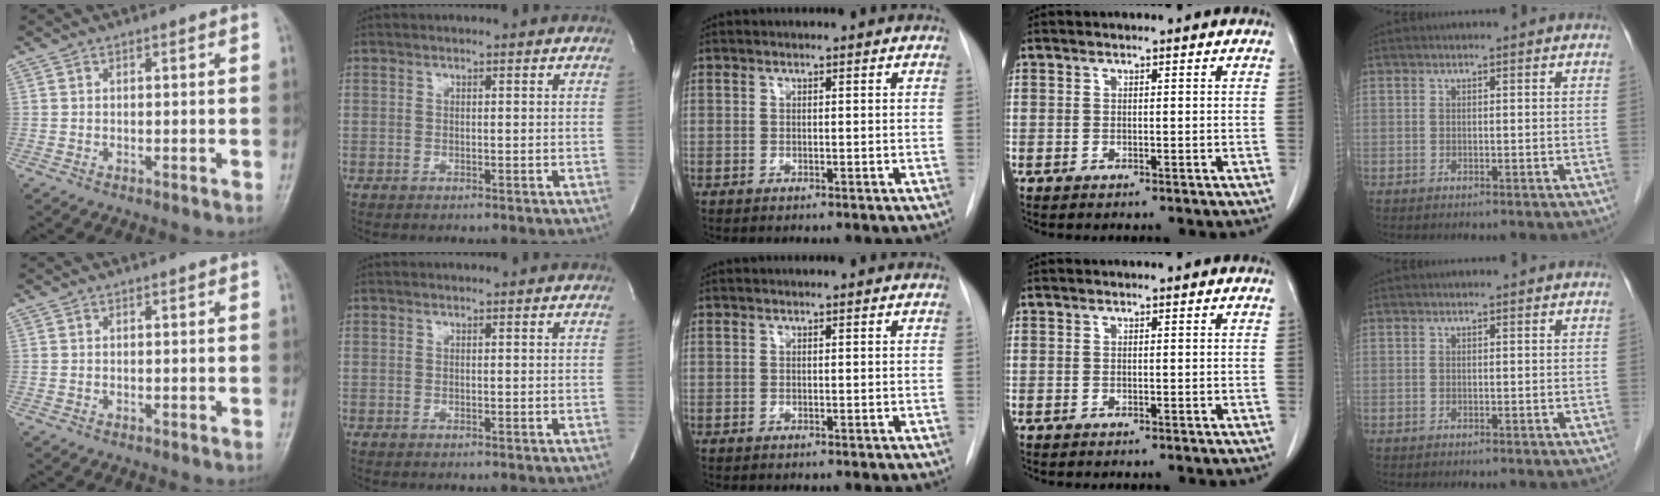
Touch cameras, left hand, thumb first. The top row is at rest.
{}